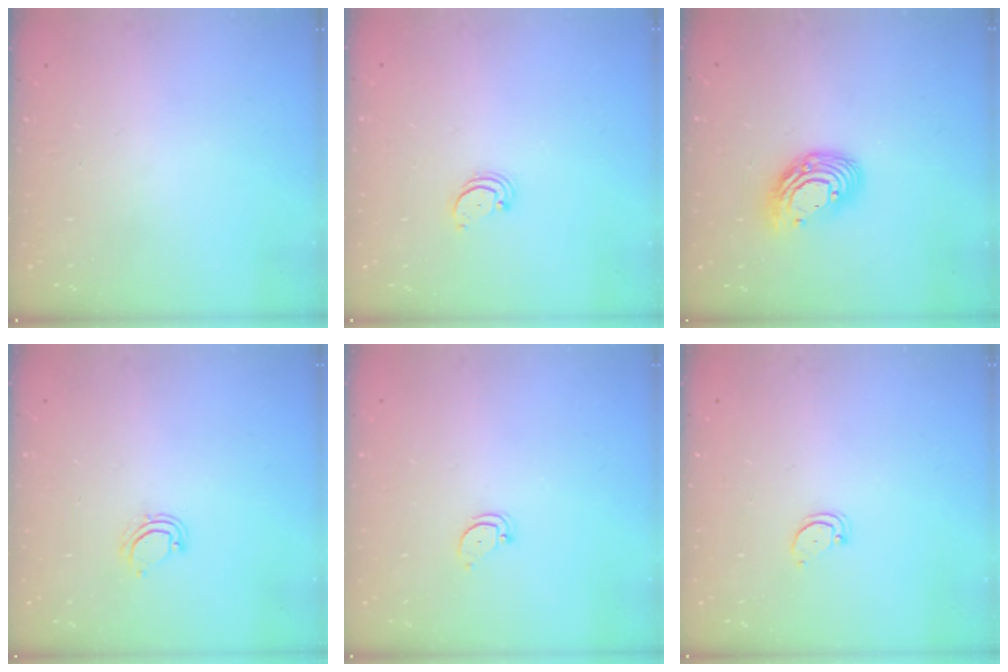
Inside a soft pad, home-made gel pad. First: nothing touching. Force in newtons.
{"total": 2.2, "press": 2.2, "slide": 0.2}
{"total": 12.2, "press": 12.1, "slide": 1.1}
{"total": 4.8, "press": 4.8, "slide": 0.4}
{"total": 2.6, "press": 2.6, "slide": 0.0}
{"total": 2.5, "press": 2.5, "slide": 0.2}